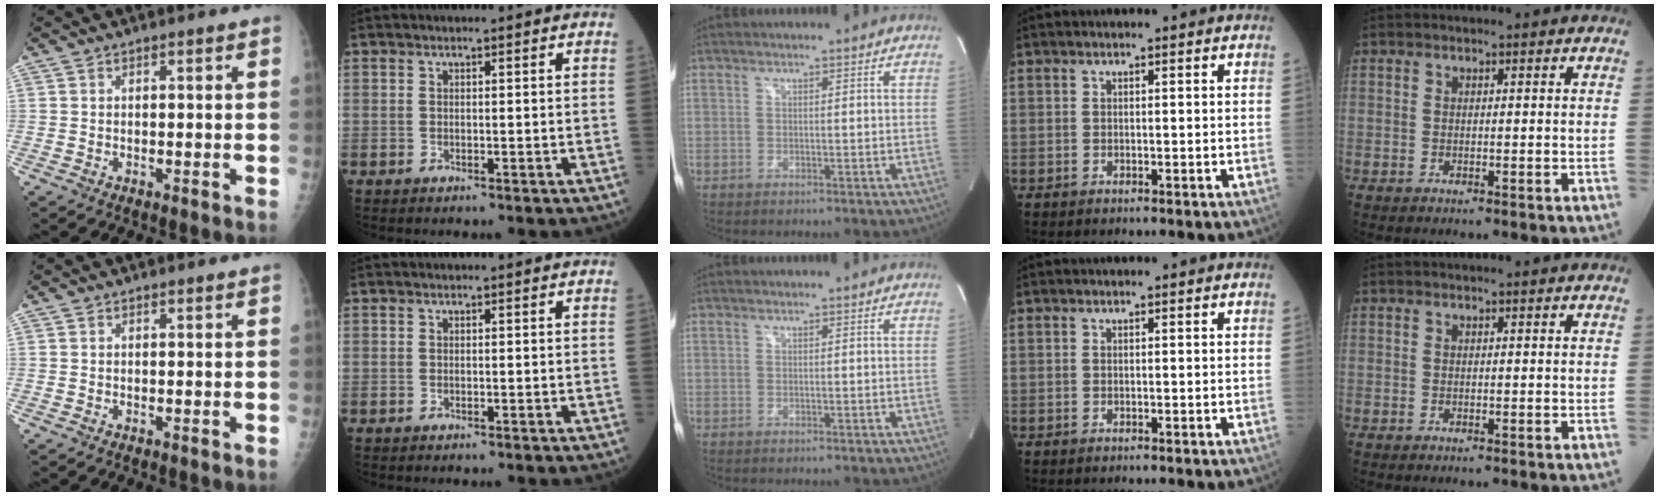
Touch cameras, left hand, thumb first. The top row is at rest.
{}